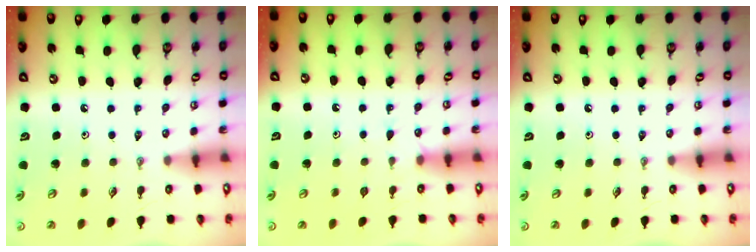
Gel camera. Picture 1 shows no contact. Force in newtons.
{"total": 3.5, "press": 3.5, "slide": 0.6}
{"total": 0.0}